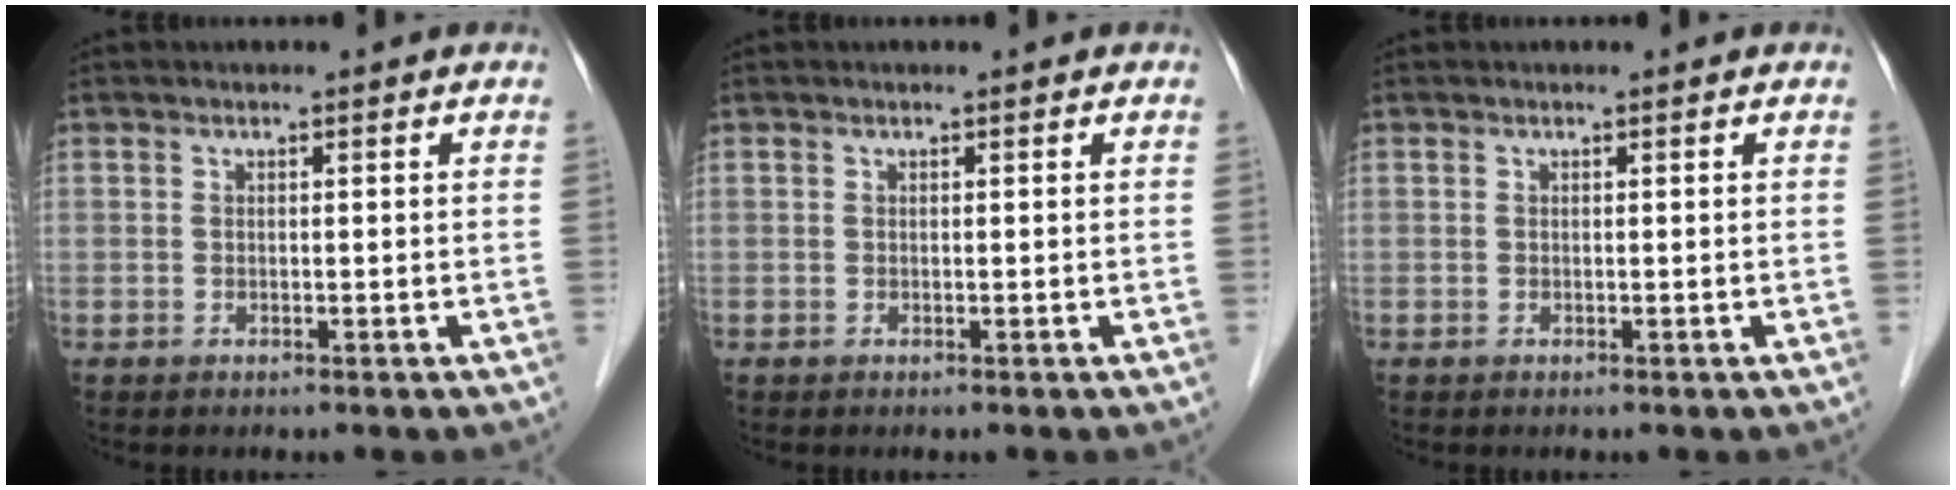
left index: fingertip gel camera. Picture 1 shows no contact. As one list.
[{"total": 0.0}, {"total": 0.0}]